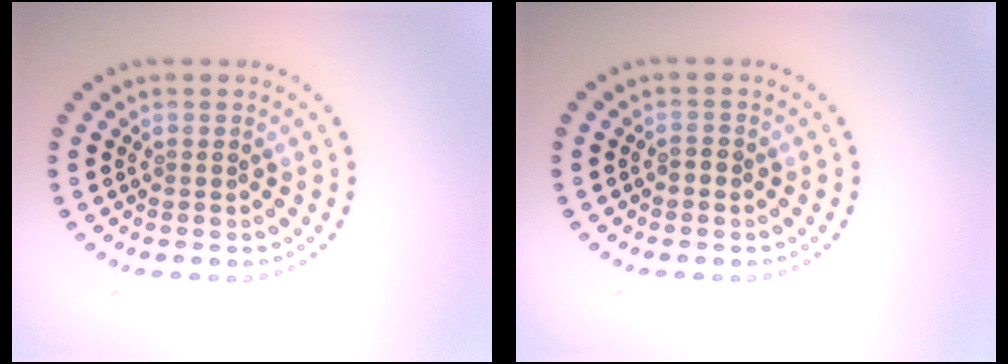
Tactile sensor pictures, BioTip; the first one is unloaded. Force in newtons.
{"total": 0.7, "press": 0.7, "slide": 0.2}